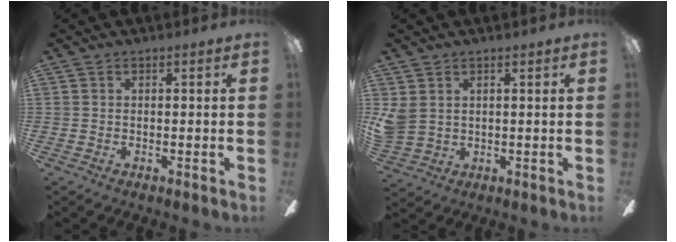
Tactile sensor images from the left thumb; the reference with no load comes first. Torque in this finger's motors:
{"motor_torque": [0.52, 0.51, 0.52, -0.60, 0.05]}